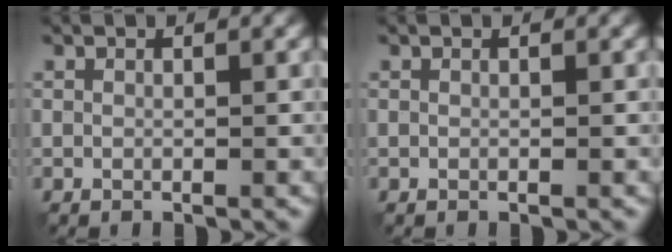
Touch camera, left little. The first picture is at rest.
{"total": 0.0}